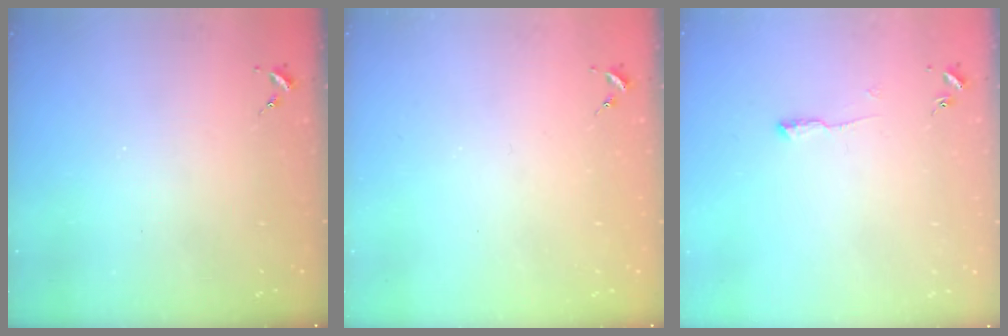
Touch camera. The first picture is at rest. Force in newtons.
{"total": 0.7, "press": 0.7, "slide": 0.1}
{"total": 6.2, "press": 6.2, "slide": 0.6}